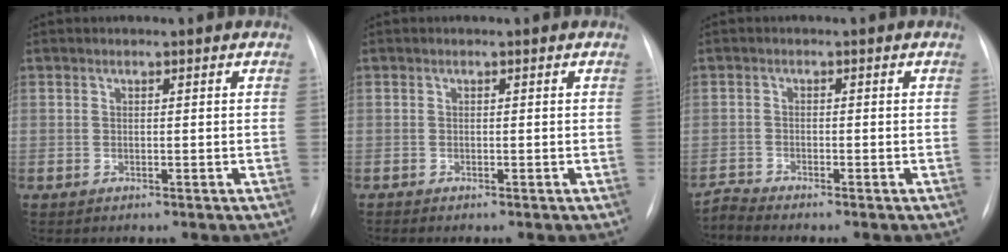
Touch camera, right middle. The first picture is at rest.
{"total": 0.0}
{"total": 2.2, "force": [-1.9, -1.0, -0.5], "torque": [0.005, -0.018, -0.039]}